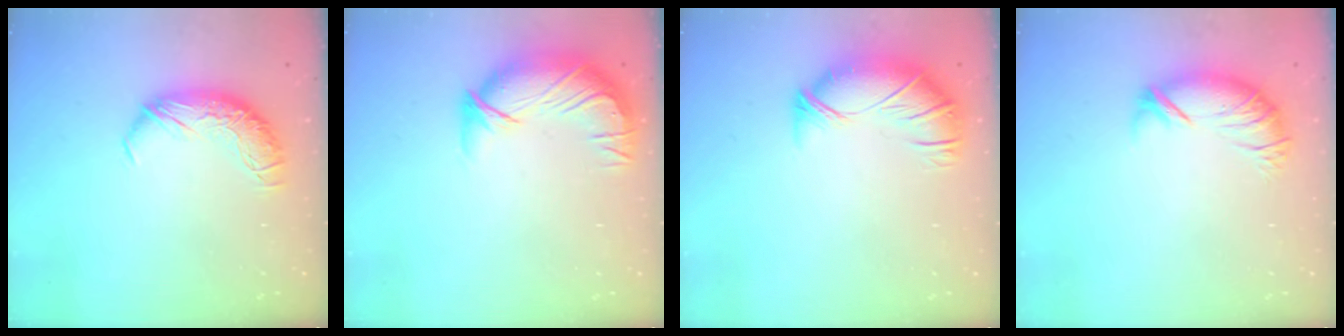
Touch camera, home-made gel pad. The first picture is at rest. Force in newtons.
{"total": 3.7, "press": 2.1, "slide": 3.0}
{"total": 3.0, "press": 1.9, "slide": 2.3}
{"total": 2.6, "press": 1.5, "slide": 2.1}